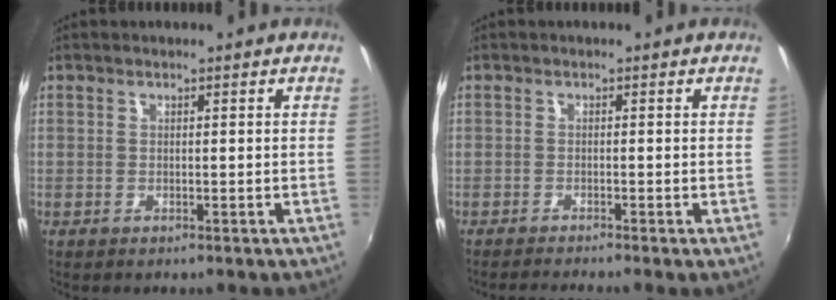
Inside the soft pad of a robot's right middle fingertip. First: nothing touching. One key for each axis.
{"total": 3.6, "fx": -3.0, "fy": -0.7, "fz": 1.8, "tx": -0.041, "ty": -0.014, "tz": -0.055}